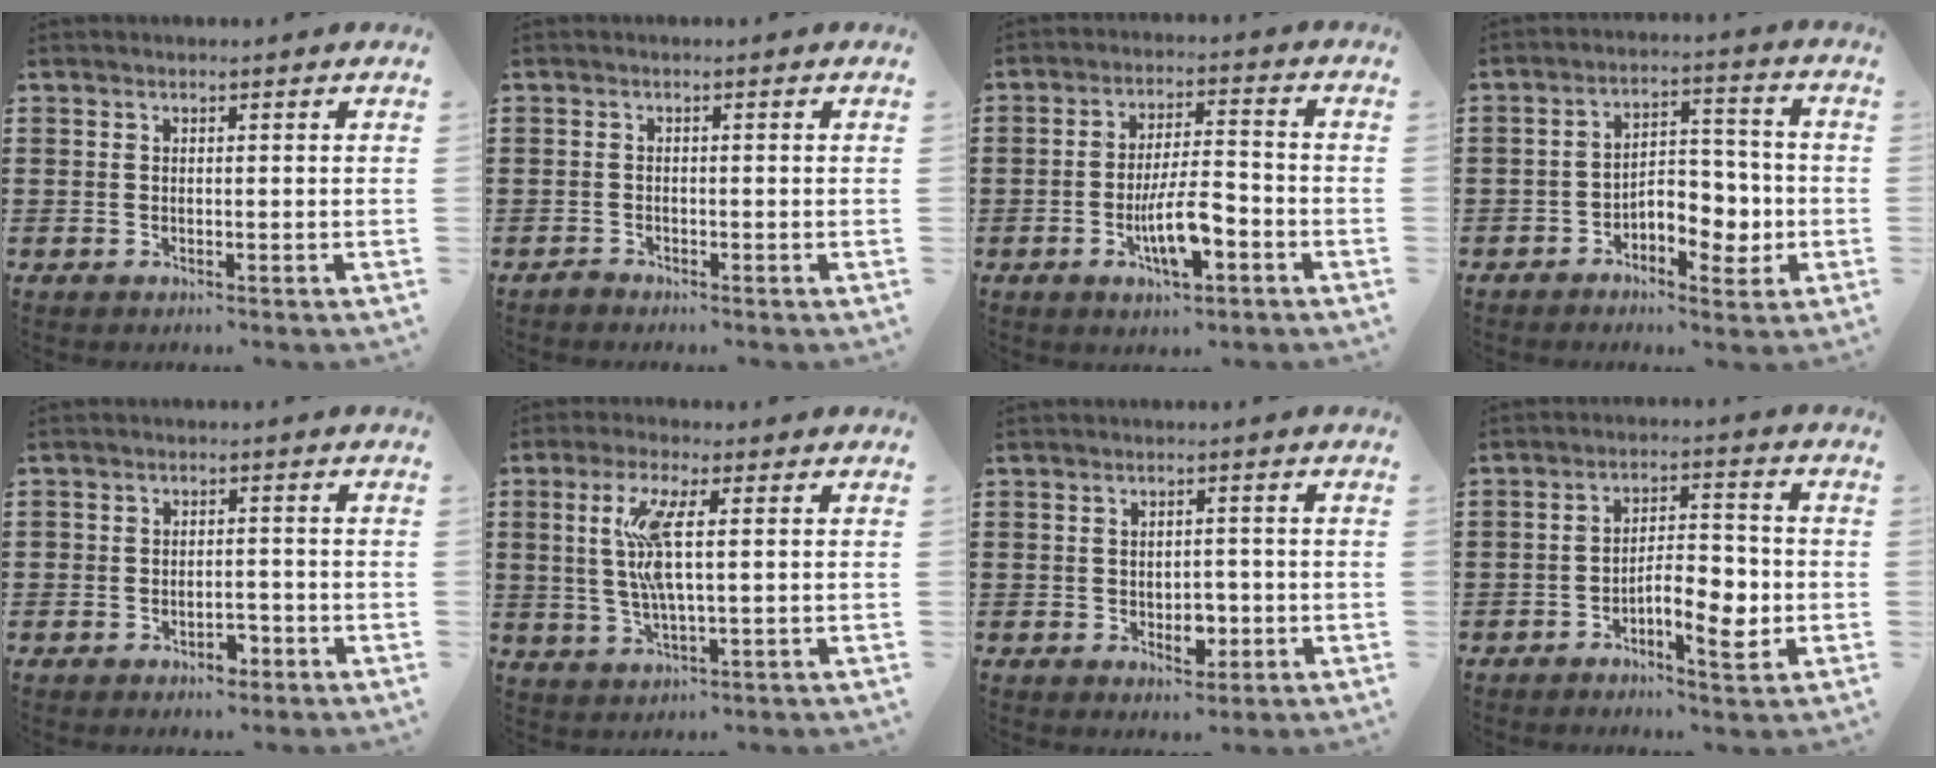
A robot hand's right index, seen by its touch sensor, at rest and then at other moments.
{"total": 0.8, "force": [-0.8, 0.2, 0.1], "torque": [-0.004, 0.002, -0.017]}
{"total": 8.6, "force": [-3.2, 2.7, 7.5], "torque": [-0.146, -0.005, -0.059]}
{"total": 6.5, "force": [-2.2, 4.1, 4.6], "torque": [-0.058, 0.004, -0.047]}
{"total": 2.9, "force": [-1.8, 1.7, 1.5], "torque": [-0.028, 0.006, -0.037]}
{"total": 7.8, "force": [1.4, 1.4, 7.6], "torque": [-0.168, -0.007, 0.014]}
{"total": 3.7, "force": [-0.9, 2.3, 2.8], "torque": [-0.044, 0.001, -0.017]}
{"total": 6.8, "force": [-2.6, 2.6, 5.7], "torque": [-0.087, 0.006, -0.047]}